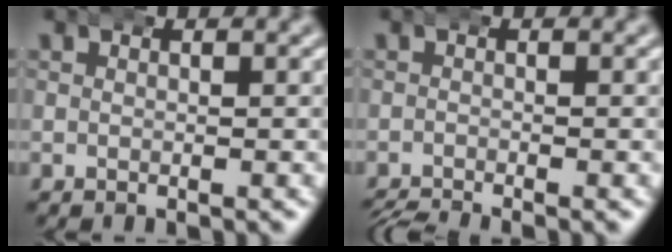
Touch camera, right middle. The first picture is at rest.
{"total": 2.3, "force": [-2.3, 0.1, 0.3], "torque": [-0.008, -0.015, -0.034]}